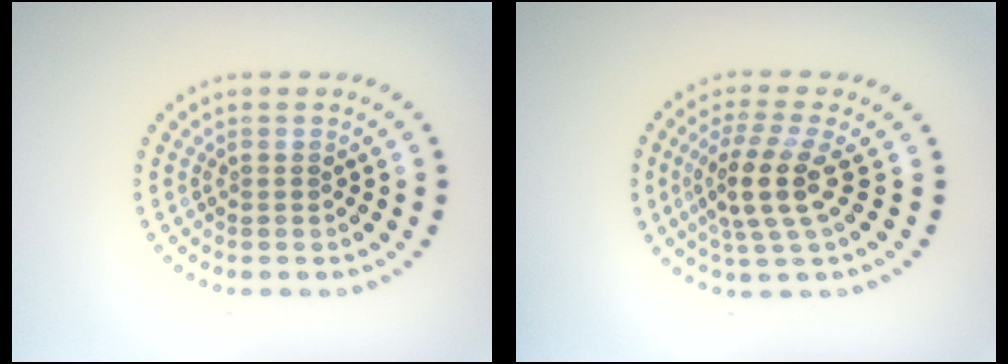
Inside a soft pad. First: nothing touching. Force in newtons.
{"total": 4.2, "press": 3.5, "slide": 2.2}